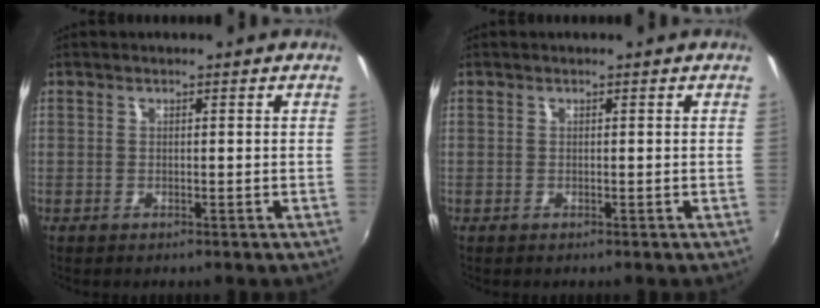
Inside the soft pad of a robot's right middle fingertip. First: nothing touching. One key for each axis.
{"total": 0.0}